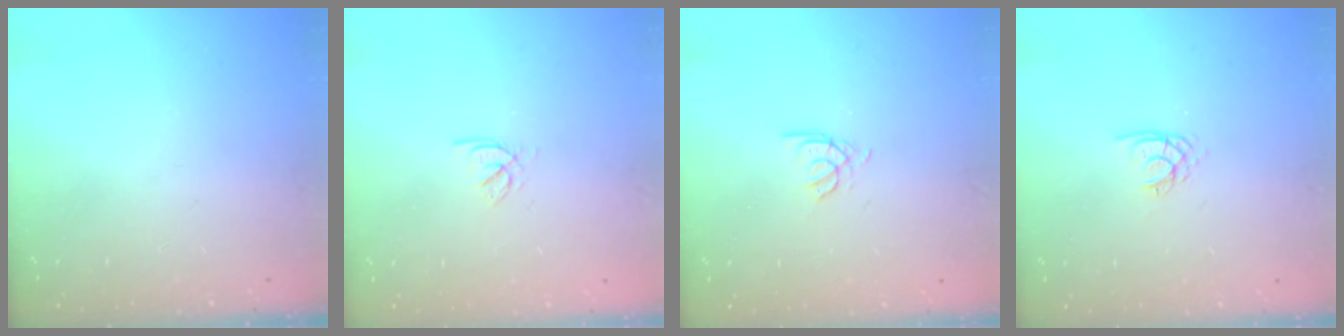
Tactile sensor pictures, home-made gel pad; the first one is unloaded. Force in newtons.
{"total": 2.3, "press": 2.2, "slide": 0.3}
{"total": 2.6, "press": 2.6, "slide": 0.2}
{"total": 2.0, "press": 1.9, "slide": 0.4}